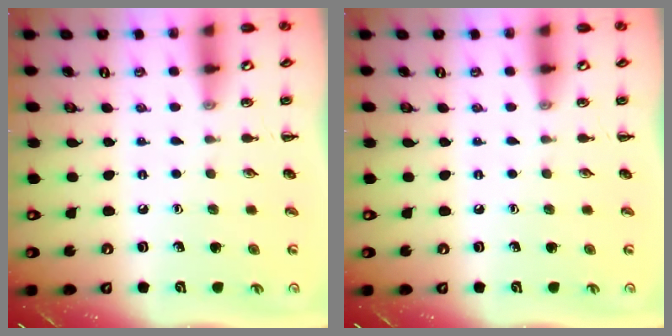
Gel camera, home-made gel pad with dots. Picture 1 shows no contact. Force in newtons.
{"total": 0.0}